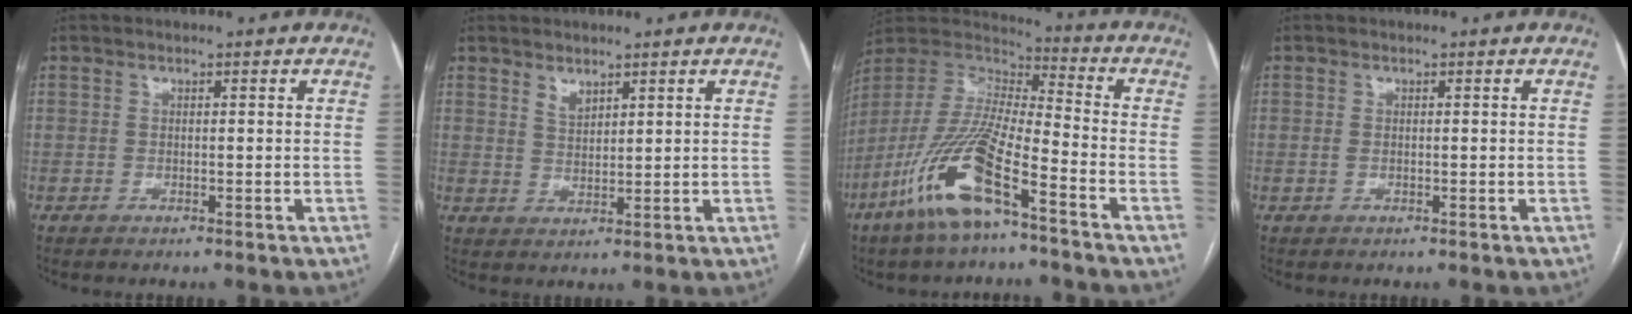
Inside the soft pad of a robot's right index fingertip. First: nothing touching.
{"total": 2.5, "force": [1.9, 1.1, 1.1], "torque": [-0.021, -0.004, 0.043]}
{"total": 16.9, "force": [-9.1, 3.0, 13.9], "torque": [-0.307, -0.032, -0.175]}
{"total": 0.8, "force": [0.0, 0.5, 0.6], "torque": [-0.012, 0.002, 0.002]}